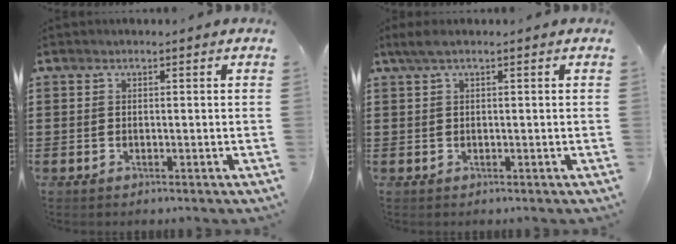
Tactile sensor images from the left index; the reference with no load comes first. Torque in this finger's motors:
{"motor_torque": [0.33, 0.00, 0.20, 0.05]}